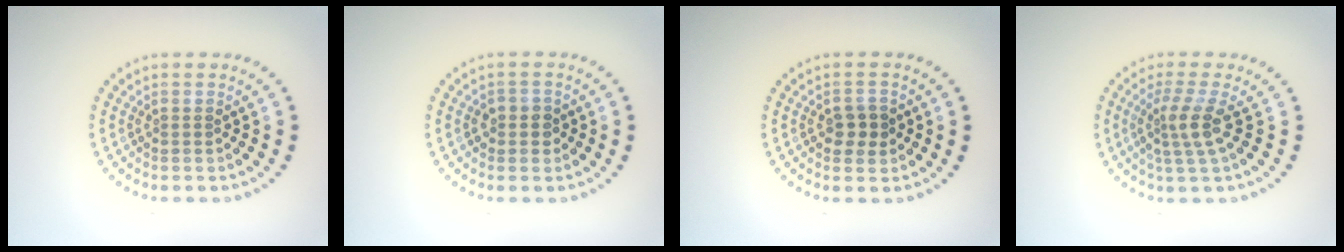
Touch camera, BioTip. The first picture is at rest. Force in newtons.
{"total": 1.7, "press": 1.6, "slide": 0.6}
{"total": 2.2, "press": 2.2, "slide": 0.2}
{"total": 2.9, "press": 2.2, "slide": 1.8}